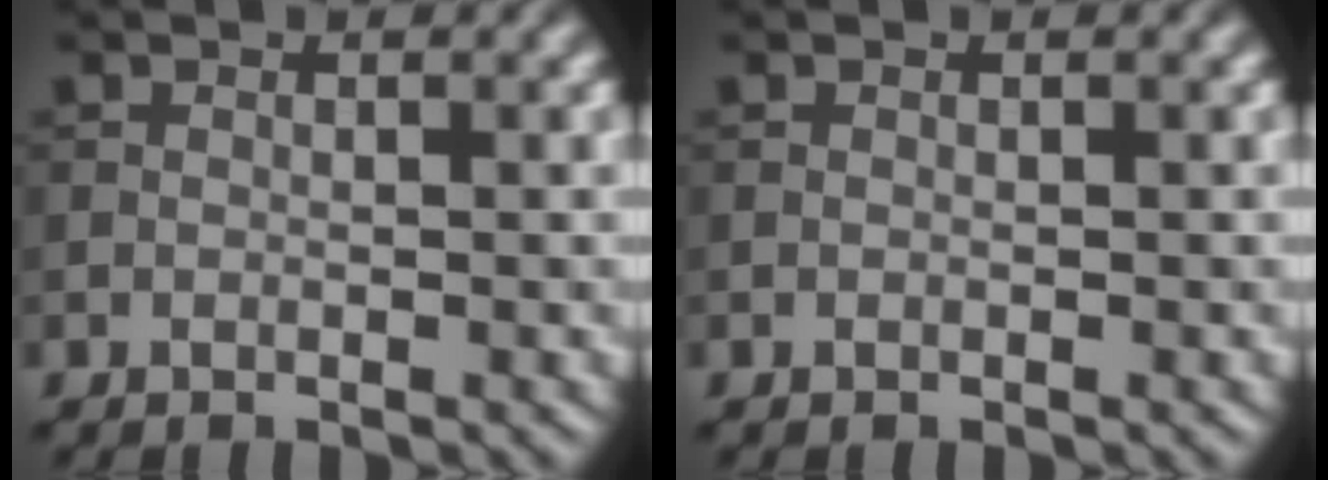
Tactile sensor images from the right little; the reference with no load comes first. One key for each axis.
{"total": 0.0}